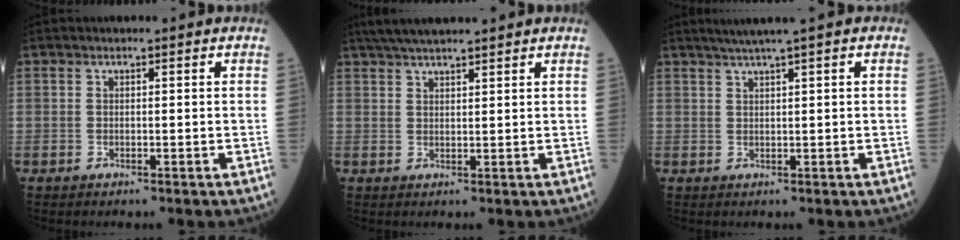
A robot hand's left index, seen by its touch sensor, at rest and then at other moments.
{"total": 6.9, "force": [5.9, 0.3, 3.6], "torque": [-0.056, 0.035, 0.098]}
{"total": 4.0, "force": [2.6, -0.4, 3.0], "torque": [-0.054, 0.016, 0.046]}